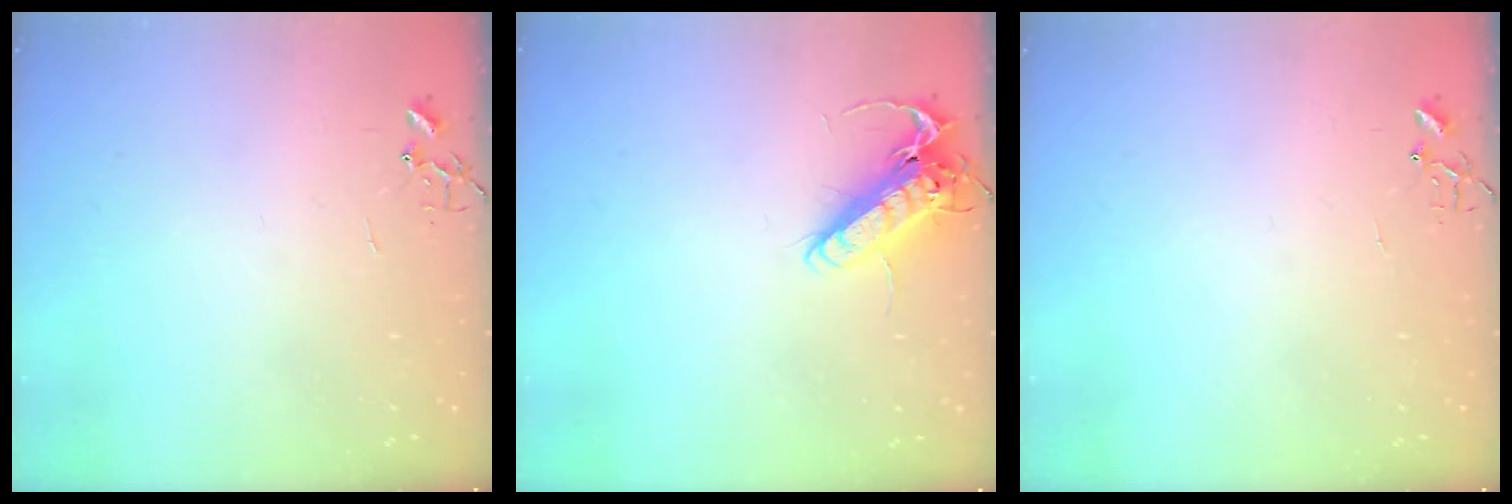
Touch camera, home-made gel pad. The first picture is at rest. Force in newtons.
{"total": 13.8, "press": 13.6, "slide": 2.3}
{"total": 4.9, "press": 4.8, "slide": 0.6}